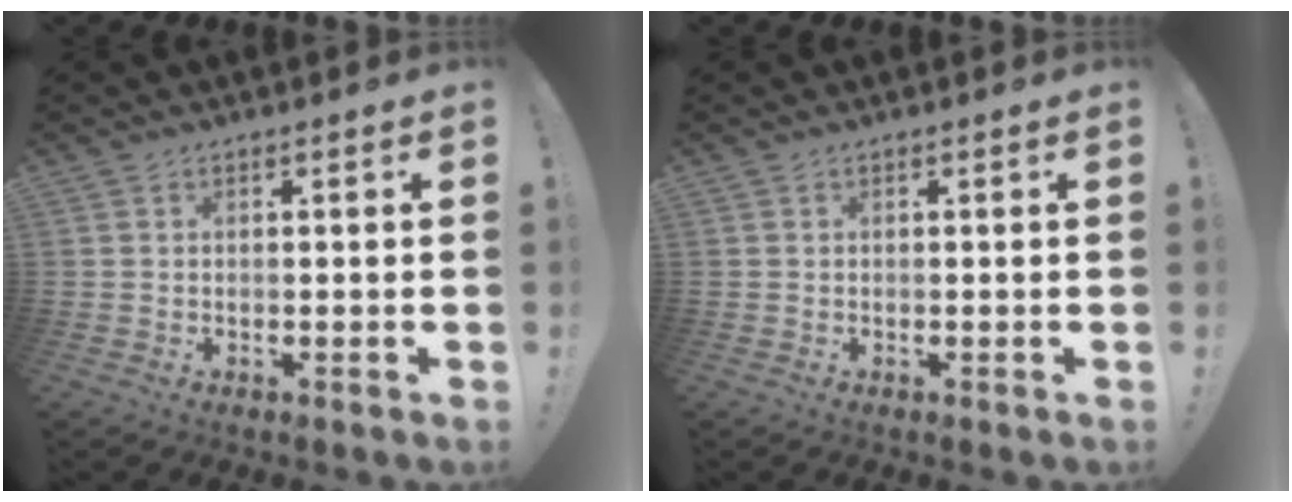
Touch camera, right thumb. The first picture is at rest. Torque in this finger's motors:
{"motor_torque": [0.00, 0.00, -0.03, -0.03, 0.00]}